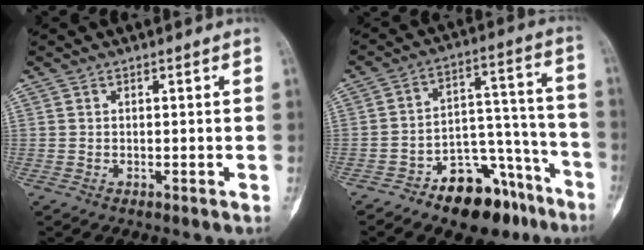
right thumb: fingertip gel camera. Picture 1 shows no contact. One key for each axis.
{"total": 15.8, "fx": -10.6, "fy": 8.1, "fz": 8.5, "tx": -0.077, "ty": 0.102, "tz": -0.160}